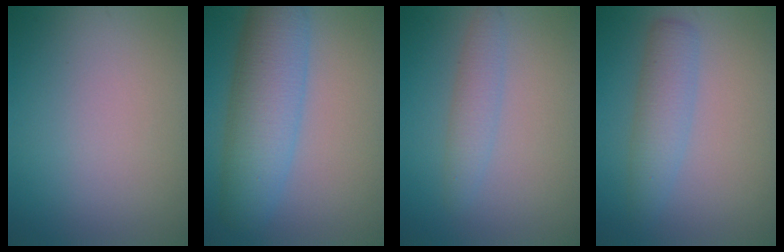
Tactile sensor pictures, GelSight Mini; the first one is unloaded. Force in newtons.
{"total": 7.4, "press": 7.4, "slide": 0.2}
{"total": 2.2, "press": 2.2, "slide": 0.1}
{"total": 3.2, "press": 3.2, "slide": 0.1}